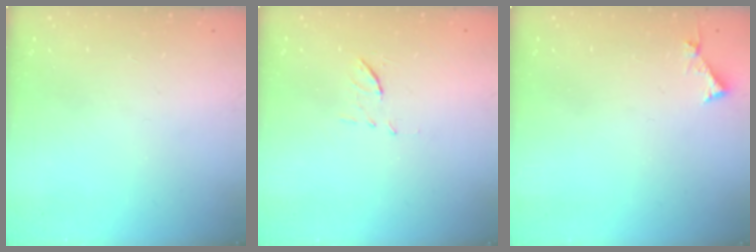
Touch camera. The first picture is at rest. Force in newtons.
{"total": 6.8, "press": 6.6, "slide": 1.8}
{"total": 3.1, "press": 3.1, "slide": 0.3}